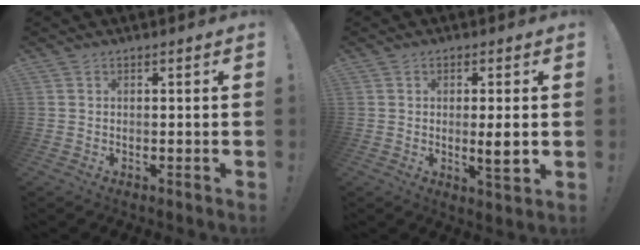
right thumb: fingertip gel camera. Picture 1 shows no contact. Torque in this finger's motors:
{"motor_torque": [0.13, 0.11, 0.01, 0.39, 0.00]}